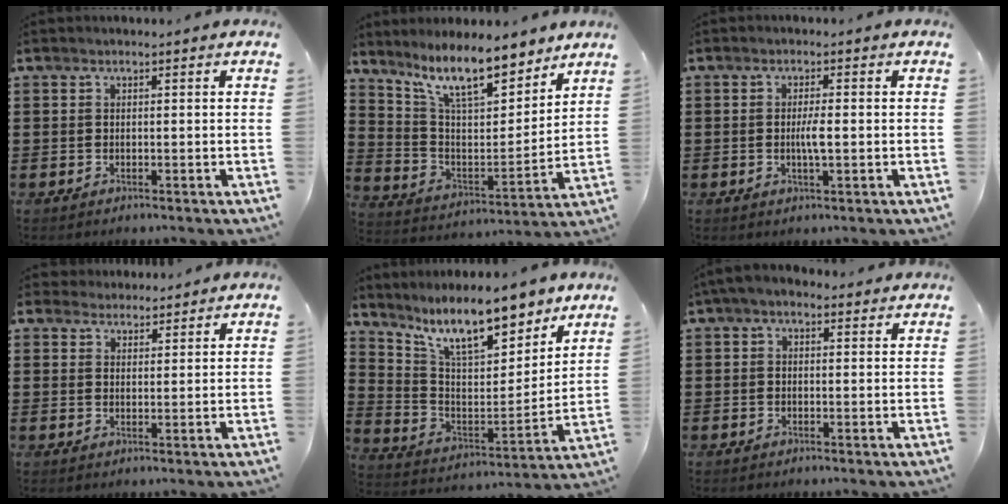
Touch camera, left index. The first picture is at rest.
{"total": 12.1, "force": [9.5, 3.2, 6.8], "torque": [-0.145, -0.042, 0.170]}
{"total": 2.8, "force": [-0.3, 0.5, 2.7], "torque": [-0.051, -0.001, -0.007]}
{"total": 2.7, "force": [2.5, 0.9, -0.3], "torque": [-0.004, 0.001, 0.049]}
{"total": 12.9, "force": [10.3, 3.5, 6.9], "torque": [-0.154, -0.054, 0.184]}
{"total": 2.4, "force": [1.1, 1.4, 1.6], "torque": [-0.035, 0.010, 0.019]}